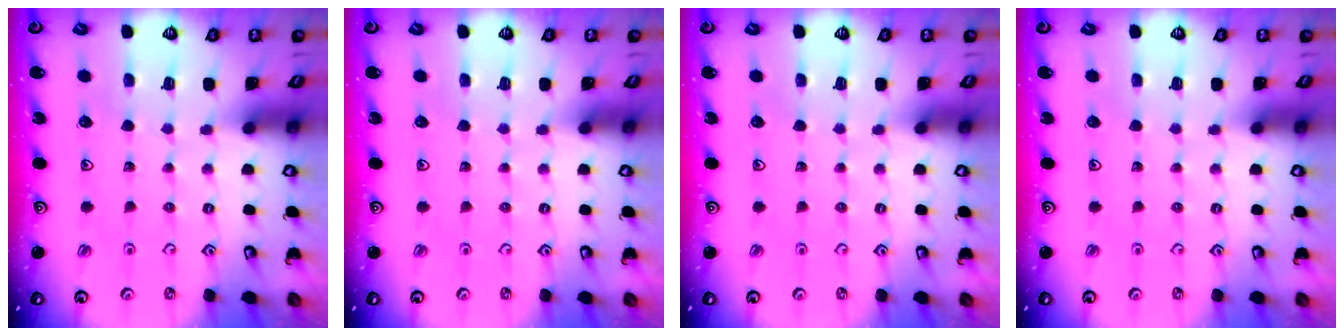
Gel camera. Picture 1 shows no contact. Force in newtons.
{"total": 0.0}
{"total": 0.0}
{"total": 0.0}